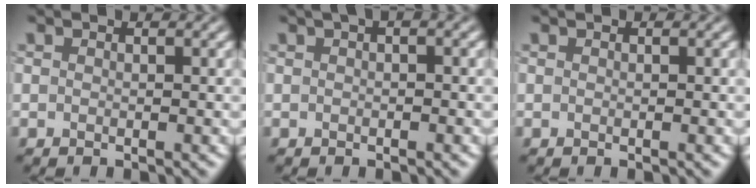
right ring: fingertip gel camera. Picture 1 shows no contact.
{"total": 1.2, "force": [0.5, 0.5, 1.0], "torque": [-0.017, 0.009, 0.004]}
{"total": 0.0}